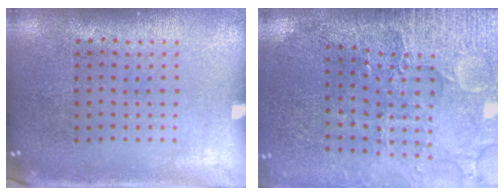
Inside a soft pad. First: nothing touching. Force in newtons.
{"total": 3.5, "press": 3.4, "slide": 0.7}